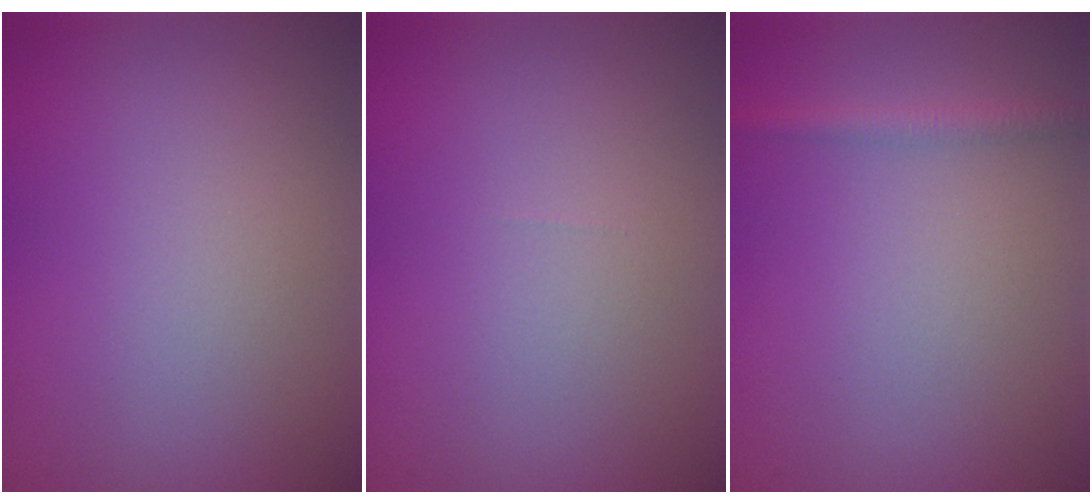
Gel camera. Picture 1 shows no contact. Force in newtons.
{"total": 0.0}
{"total": 1.5, "press": 1.5, "slide": 0.1}